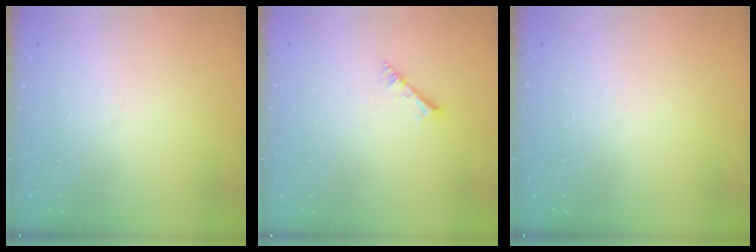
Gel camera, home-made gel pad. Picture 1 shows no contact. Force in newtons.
{"total": 2.7, "press": 2.7, "slide": 0.3}
{"total": 0.0}